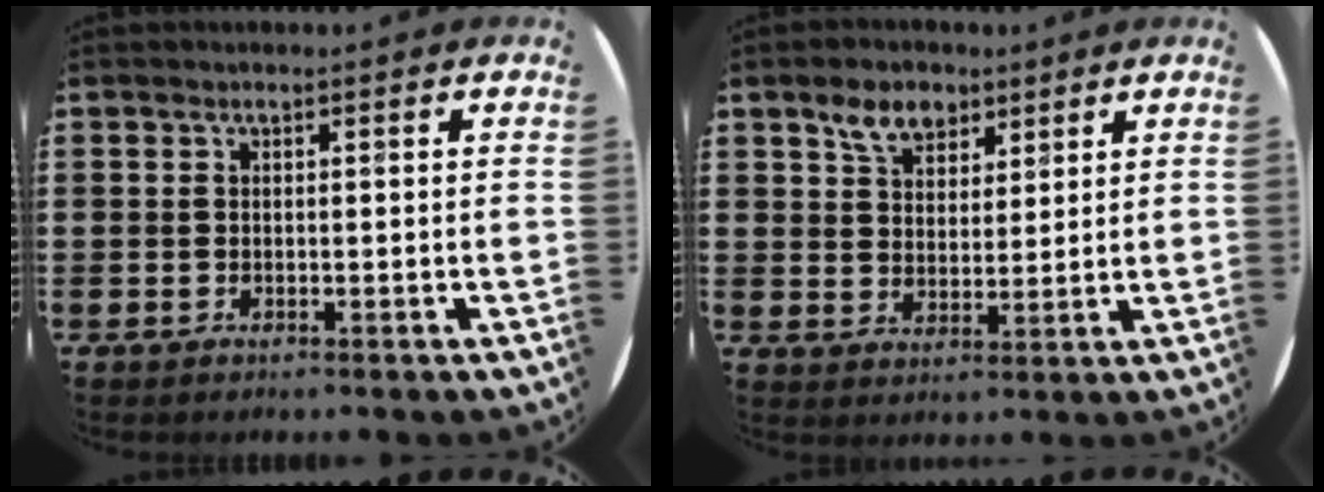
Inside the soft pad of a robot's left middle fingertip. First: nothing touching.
{"total": 5.2, "force": [3.8, 3.0, 1.9], "torque": [-0.032, 0.000, 0.069]}